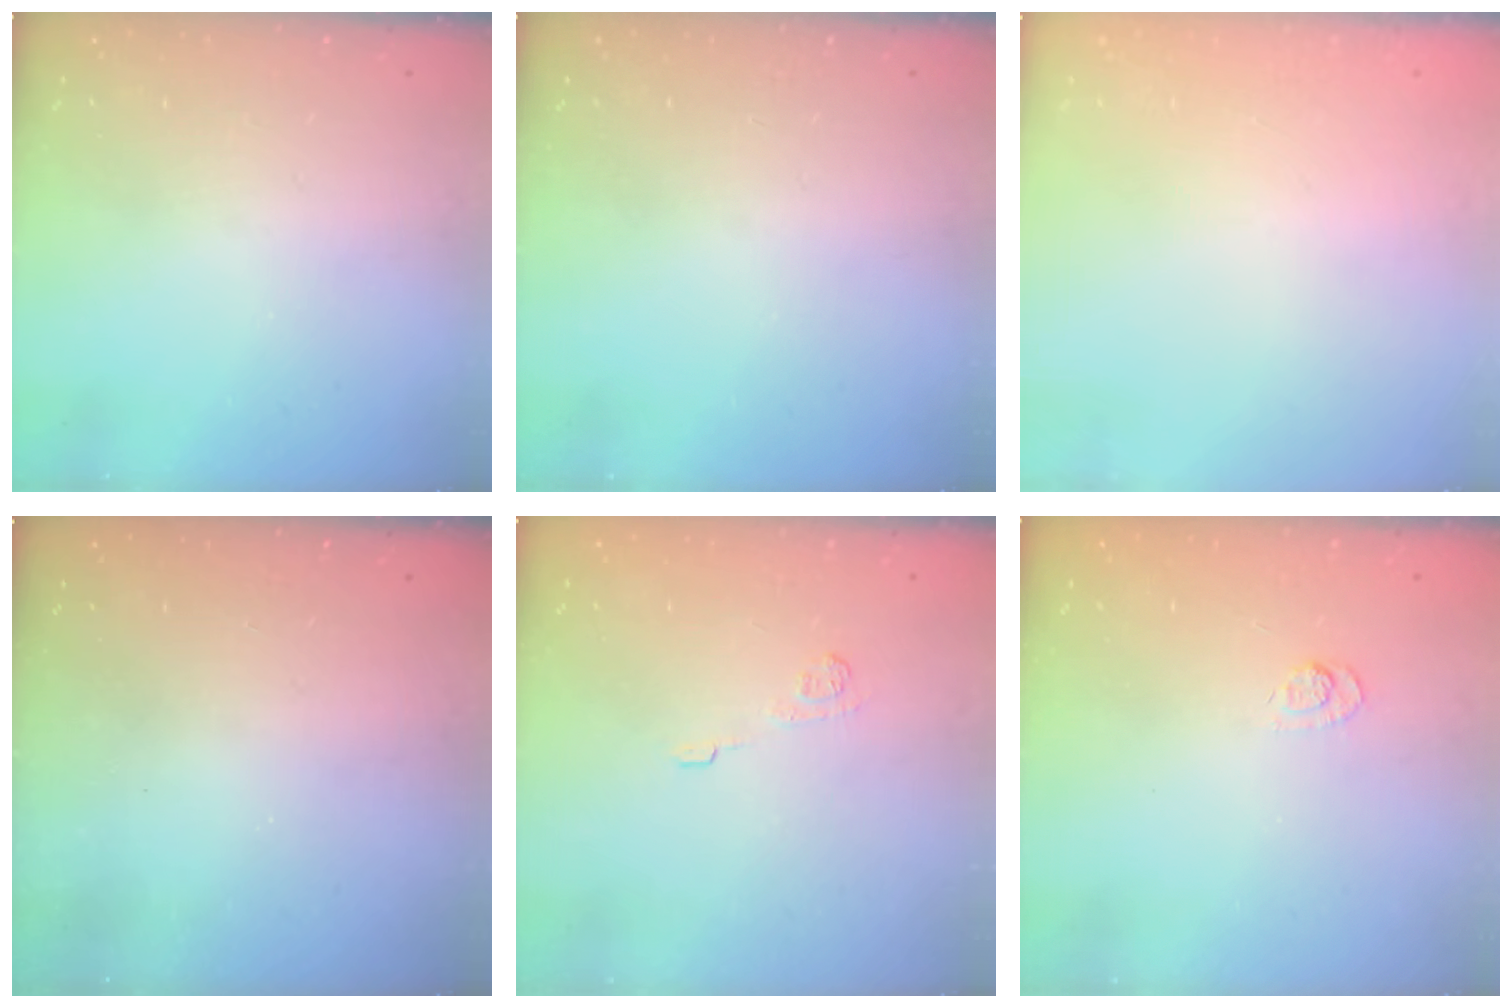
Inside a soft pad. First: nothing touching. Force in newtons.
{"total": 0.0}
{"total": 2.7, "press": 2.6, "slide": 0.8}
{"total": 2.6, "press": 2.4, "slide": 0.8}
{"total": 7.1, "press": 6.9, "slide": 1.5}
{"total": 3.6, "press": 3.3, "slide": 1.4}